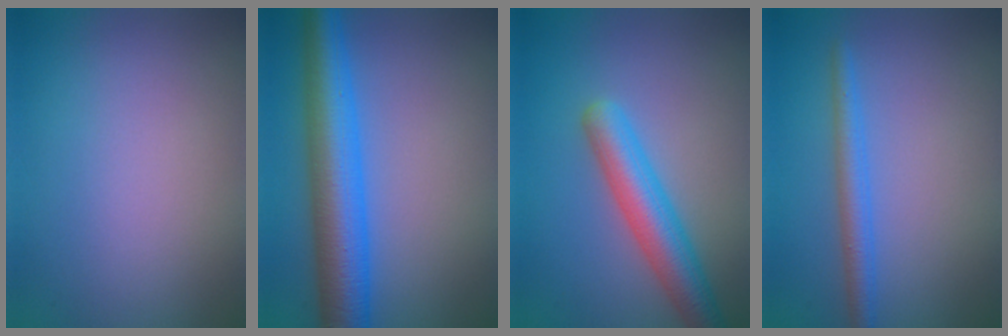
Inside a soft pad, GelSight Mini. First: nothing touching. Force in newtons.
{"total": 7.9, "press": 7.9, "slide": 0.4}
{"total": 4.9, "press": 4.9, "slide": 0.2}
{"total": 2.4, "press": 2.4, "slide": 0.2}